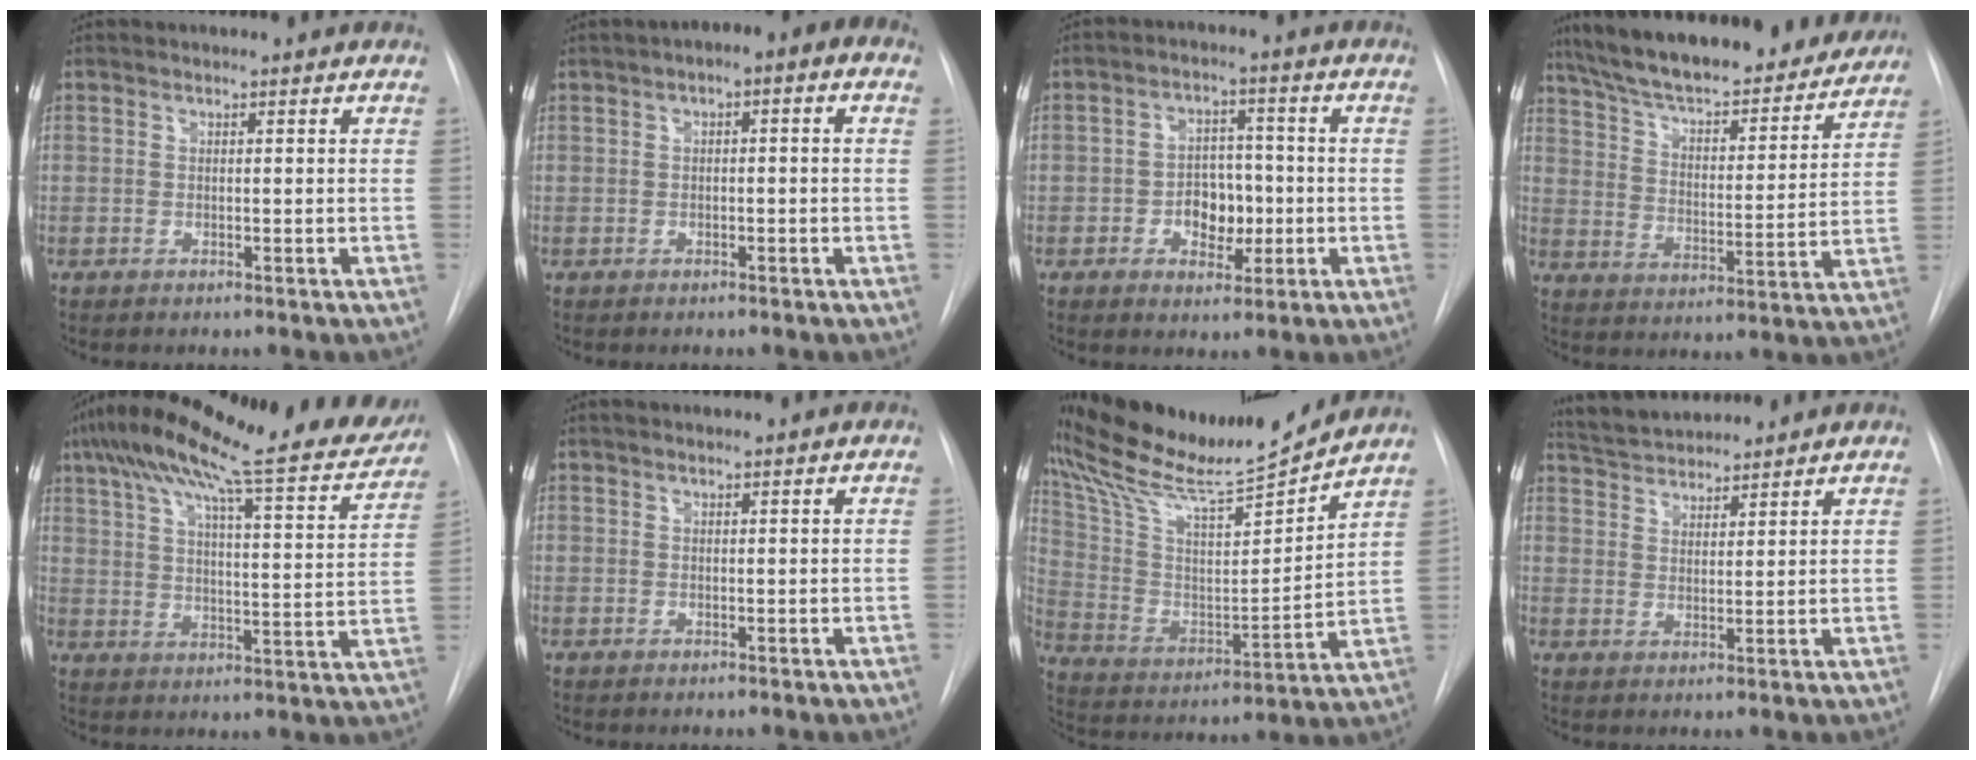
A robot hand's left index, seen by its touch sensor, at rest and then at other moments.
{"total": 5.5, "force": [1.8, 1.9, 4.8], "torque": [-0.075, 0.030, 0.020]}
{"total": 6.0, "force": [-1.3, 4.2, 4.1], "torque": [-0.060, 0.012, -0.019]}
{"total": 25.6, "force": [22.6, 6.1, 10.4], "torque": [-0.175, -0.001, 0.315]}
{"total": 26.7, "force": [21.9, 3.7, 14.7], "torque": [-0.235, 0.007, 0.289]}
{"total": 1.3, "force": [1.2, 0.0, 0.6], "torque": [-0.007, 0.016, 0.020]}
{"total": 18.6, "force": [17.5, 0.4, 6.4], "torque": [-0.136, -0.032, 0.297]}
{"total": 7.8, "force": [7.6, 1.2, 1.5], "torque": [-0.033, 0.026, 0.132]}